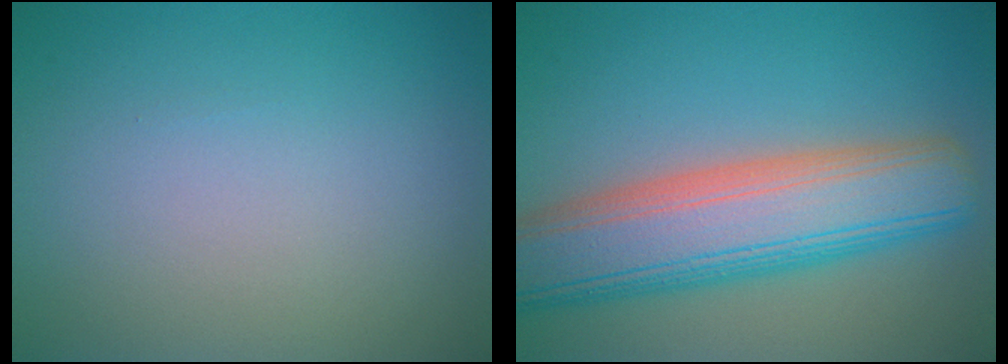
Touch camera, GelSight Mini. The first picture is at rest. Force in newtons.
{"total": 10.0, "press": 10.0, "slide": 0.8}